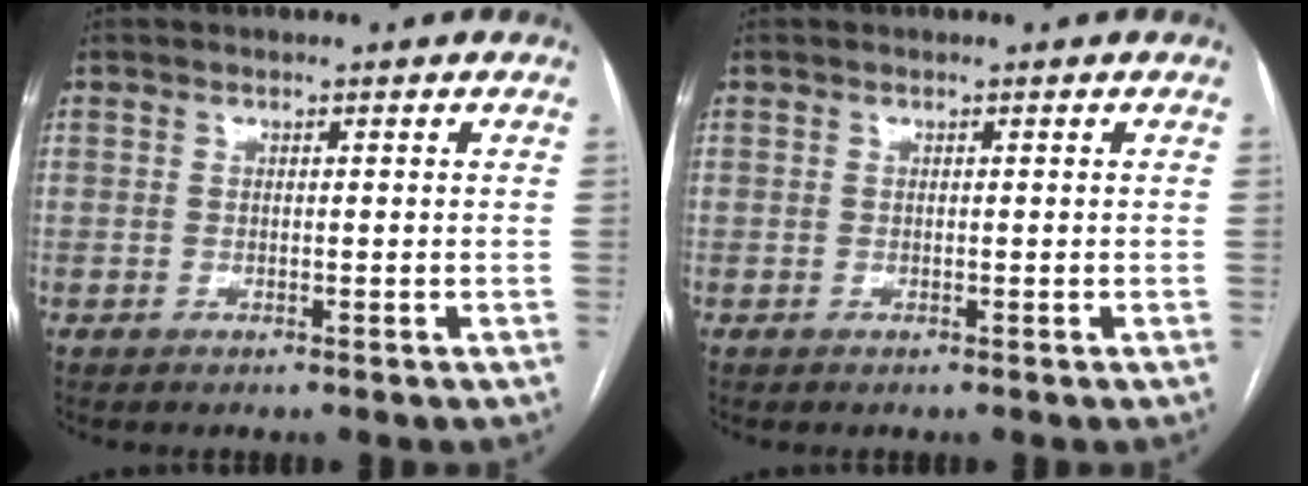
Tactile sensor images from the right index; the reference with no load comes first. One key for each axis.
{"total": 0.0}